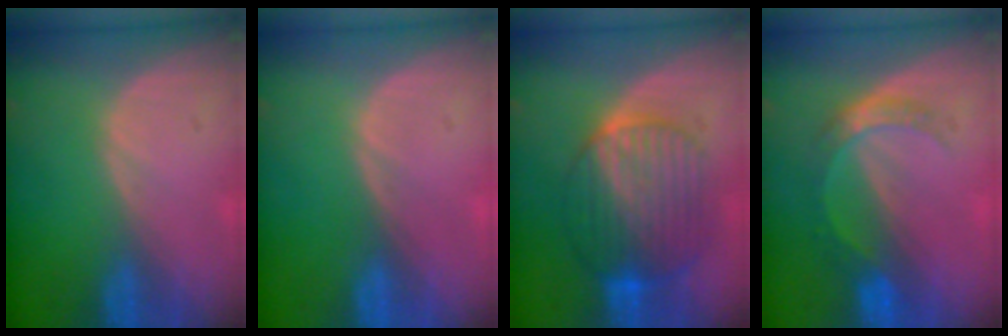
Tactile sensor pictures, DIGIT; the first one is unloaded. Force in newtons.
{"total": 0.0}
{"total": 10.3, "press": 10.2, "slide": 0.8}
{"total": 5.3, "press": 4.8, "slide": 2.2}